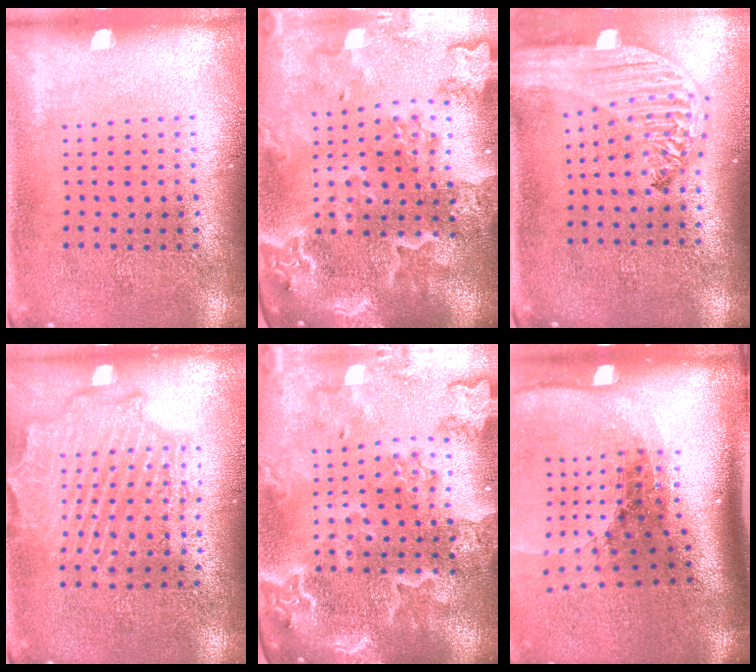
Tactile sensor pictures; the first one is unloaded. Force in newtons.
{"total": 4.0, "press": 3.4, "slide": 2.2}
{"total": 3.2, "press": 2.5, "slide": 2.0}
{"total": 2.1, "press": 2.1, "slide": 0.4}
{"total": 4.0, "press": 3.4, "slide": 2.2}
{"total": 2.6, "press": 1.9, "slide": 1.8}